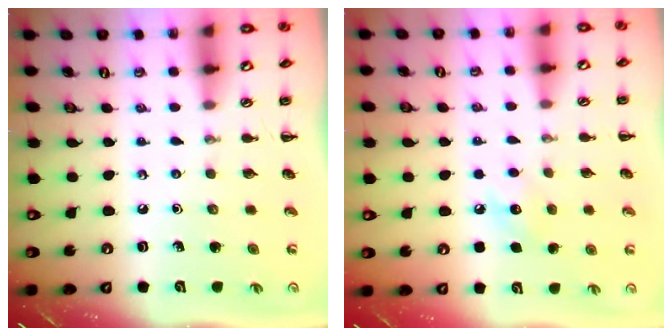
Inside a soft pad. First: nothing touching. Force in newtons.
{"total": 7.5, "press": 7.3, "slide": 1.8}